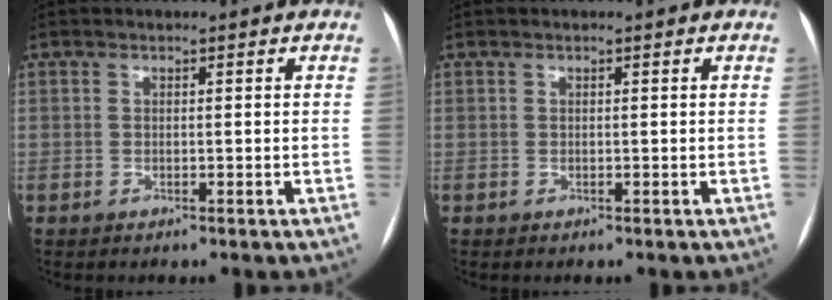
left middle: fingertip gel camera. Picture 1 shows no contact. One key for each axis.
{"total": 0.0}